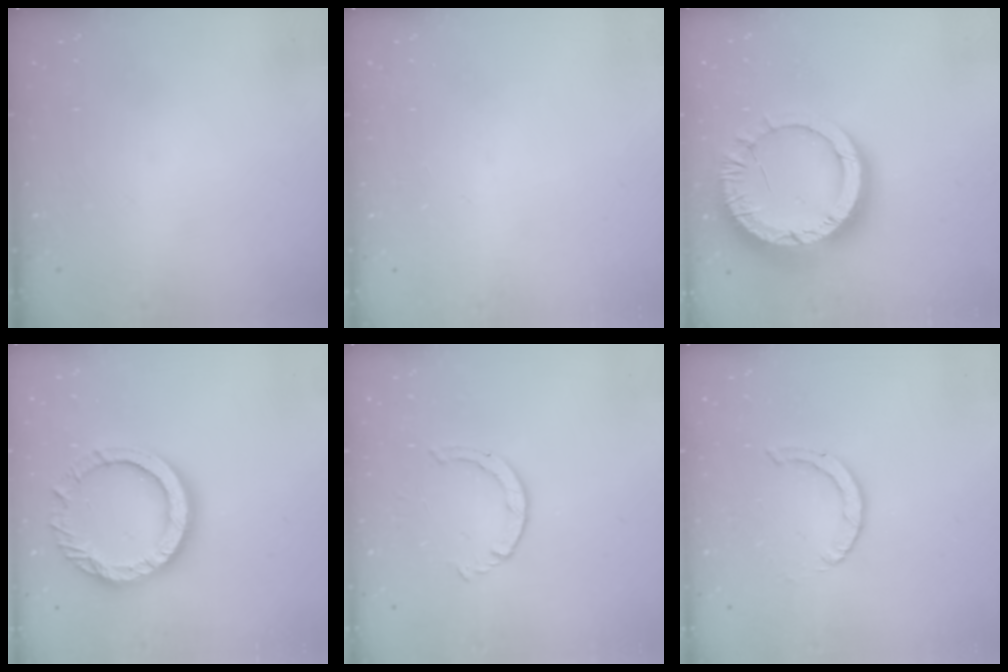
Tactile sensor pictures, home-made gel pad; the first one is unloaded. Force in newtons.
{"total": 0.0}
{"total": 16.0, "press": 16.0, "slide": 1.4}
{"total": 13.9, "press": 13.9, "slide": 1.0}
{"total": 2.6, "press": 2.6, "slide": 0.3}
{"total": 0.9, "press": 0.9, "slide": 0.1}